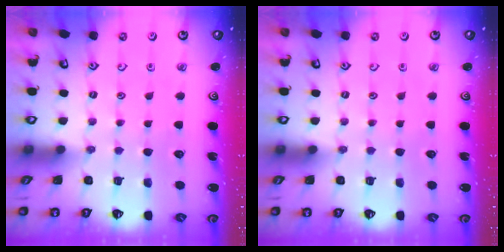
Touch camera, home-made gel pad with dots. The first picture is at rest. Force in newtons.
{"total": 0.0}